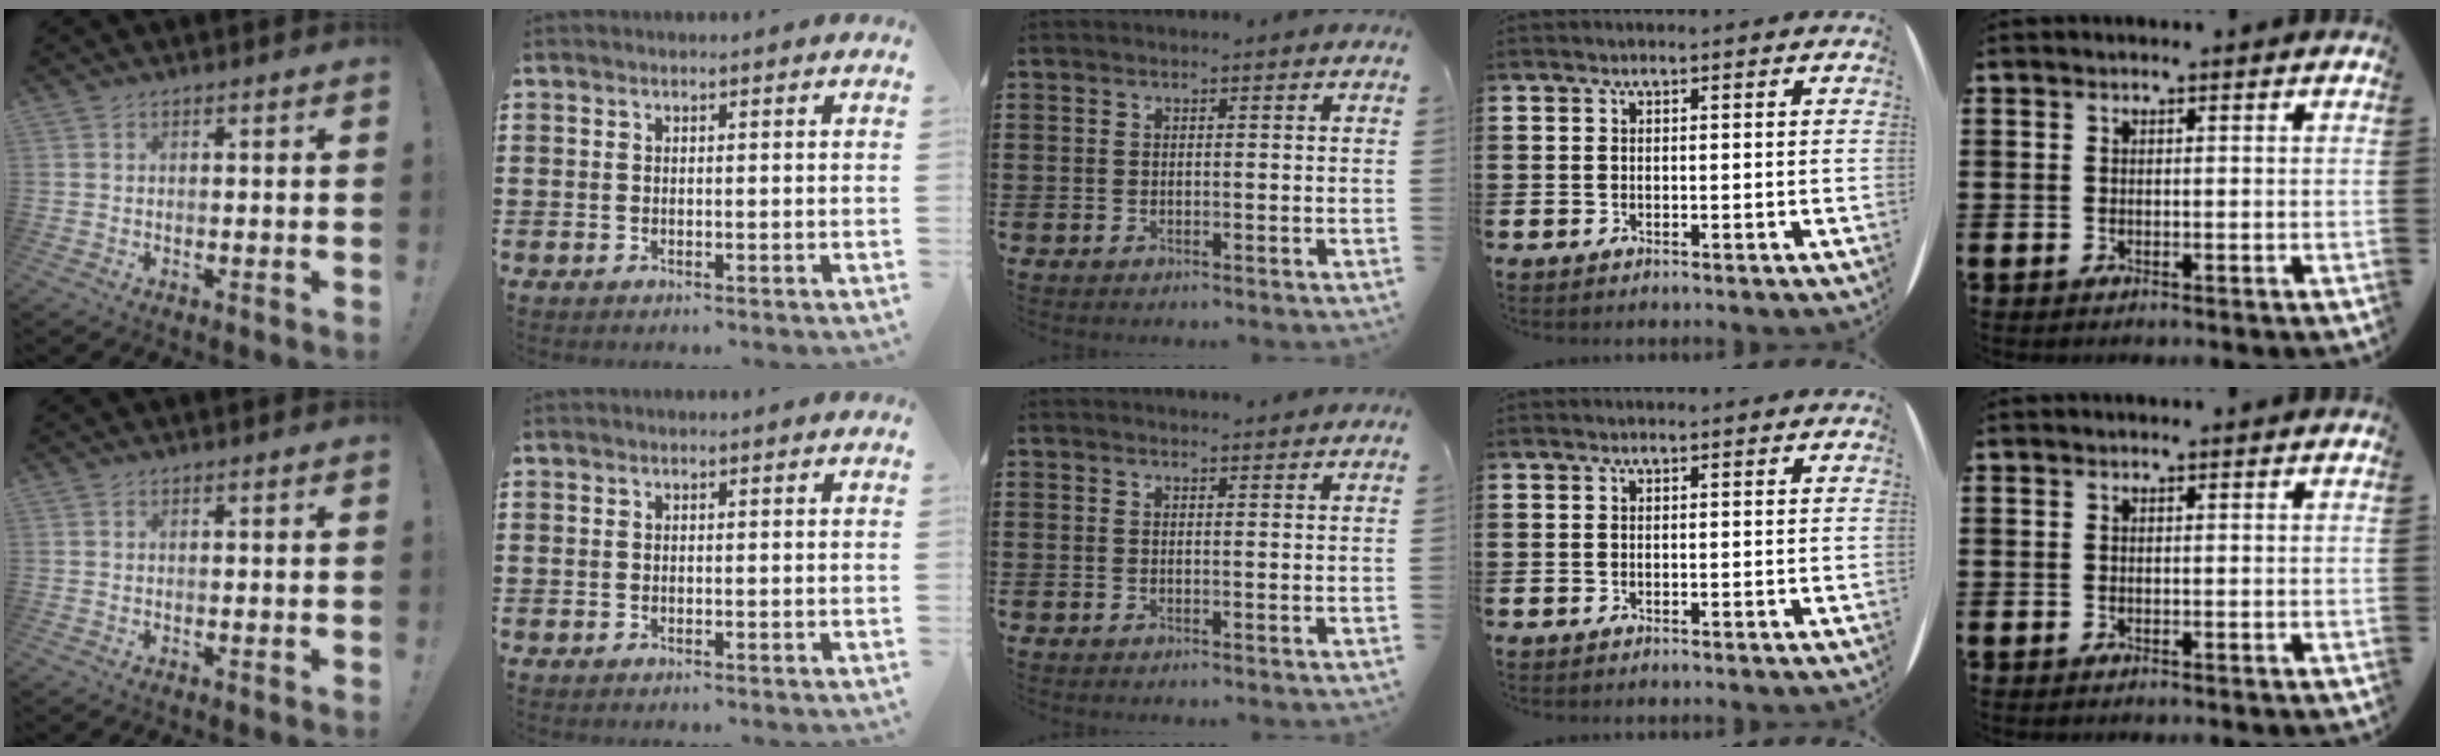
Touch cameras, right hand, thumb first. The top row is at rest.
{"middle": {"total": 1.2, "force": [1.2, 0.0, 0.1], "torque": [0.003, -0.003, 0.022]}}